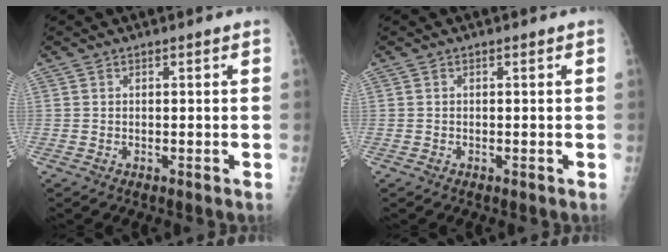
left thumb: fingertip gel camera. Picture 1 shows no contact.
{"total": 0.0}